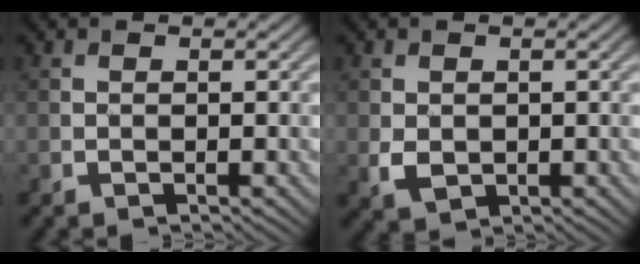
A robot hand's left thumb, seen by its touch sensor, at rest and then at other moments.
{"total": 2.3, "force": [0.0, 1.9, 1.3], "torque": [-0.032, -0.007, 0.004]}